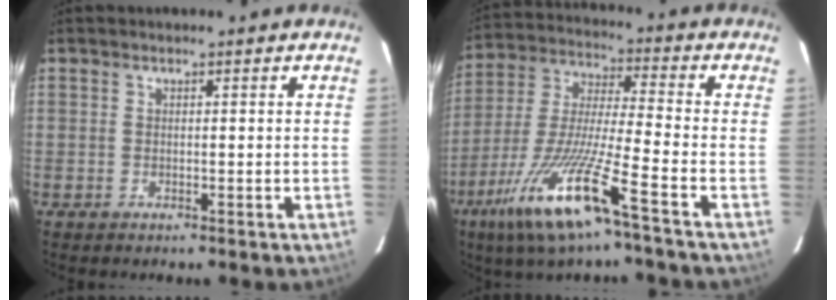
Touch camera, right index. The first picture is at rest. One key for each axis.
{"total": 15.8, "fx": -9.1, "fy": 0.1, "fz": 13.0, "tx": -0.275, "ty": -0.026, "tz": -0.176}